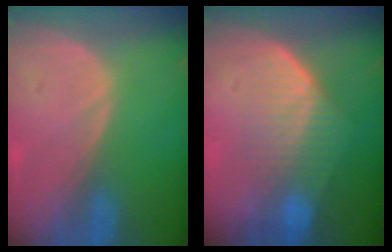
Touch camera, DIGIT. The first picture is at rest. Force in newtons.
{"total": 7.2, "press": 6.7, "slide": 2.8}